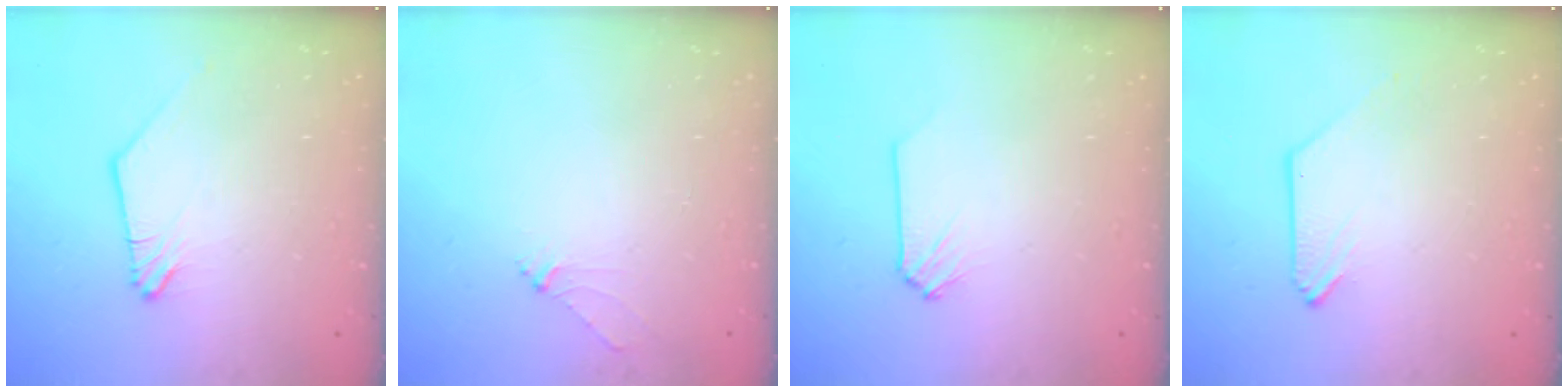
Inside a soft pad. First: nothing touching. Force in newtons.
{"total": 3.9, "press": 3.8, "slide": 0.8}
{"total": 0.0}
{"total": 0.0}